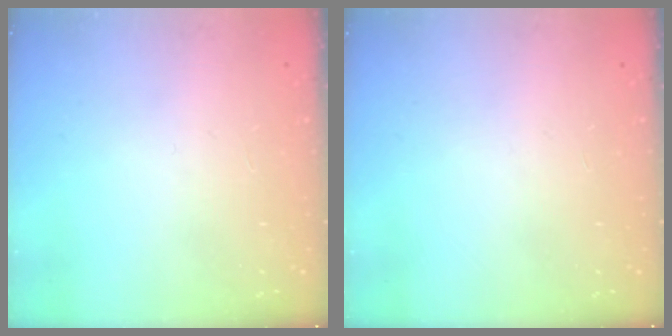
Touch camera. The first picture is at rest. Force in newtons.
{"total": 0.0}